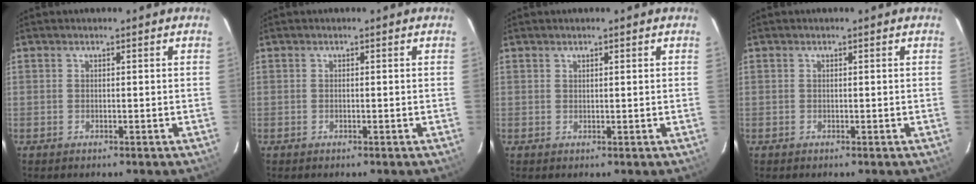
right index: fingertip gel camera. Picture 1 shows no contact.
{"total": 0.0}
{"total": 0.7, "force": [0.6, 0.1, 0.3], "torque": [-0.007, 0.001, 0.011]}
{"total": 0.0}